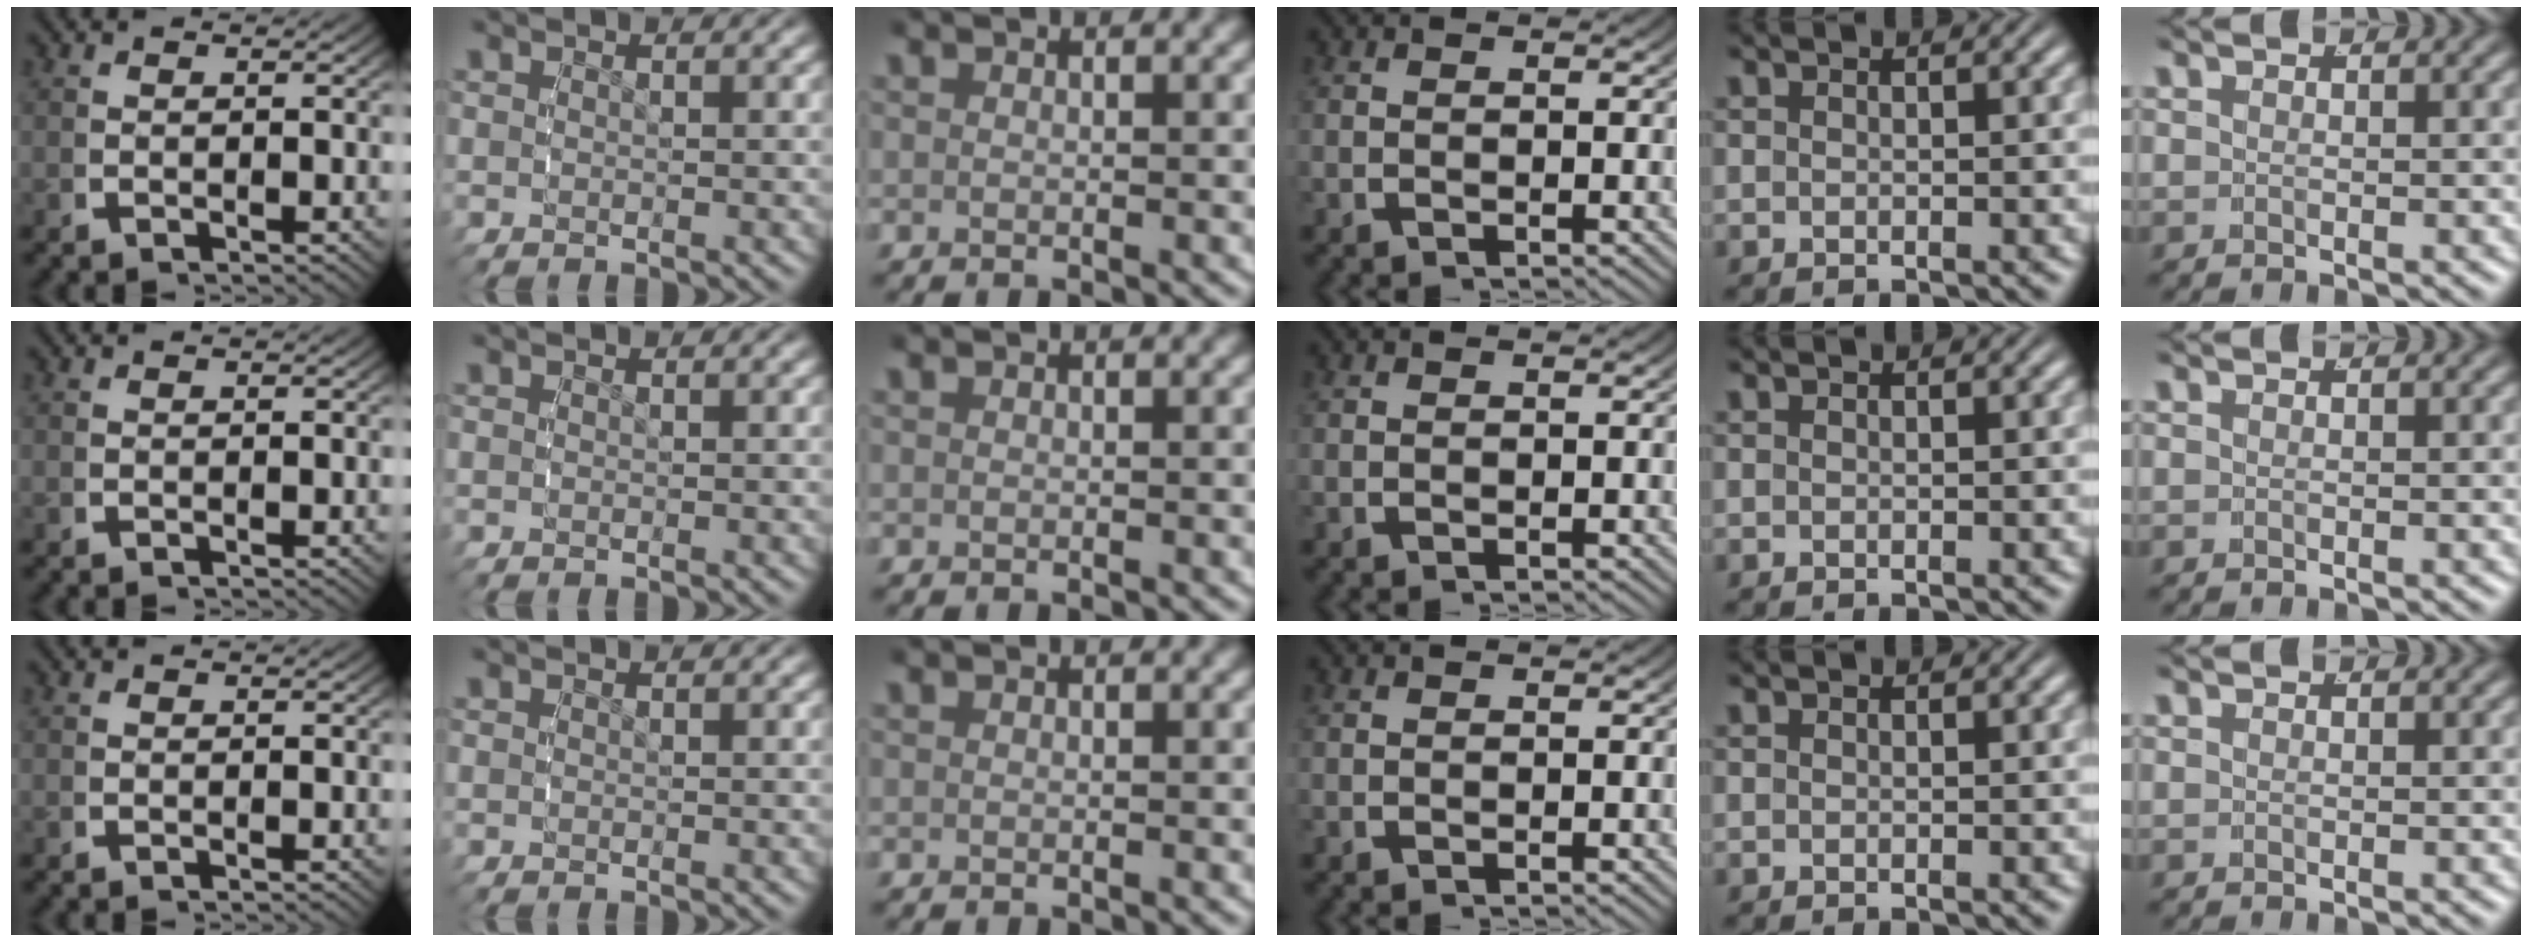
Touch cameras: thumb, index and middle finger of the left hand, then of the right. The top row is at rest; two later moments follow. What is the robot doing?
{"motion": "reach", "object": "toothpaste"}